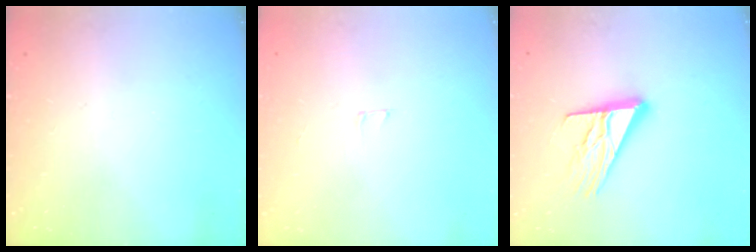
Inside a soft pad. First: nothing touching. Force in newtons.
{"total": 1.8, "press": 1.8, "slide": 0.1}
{"total": 13.9, "press": 13.9, "slide": 1.1}